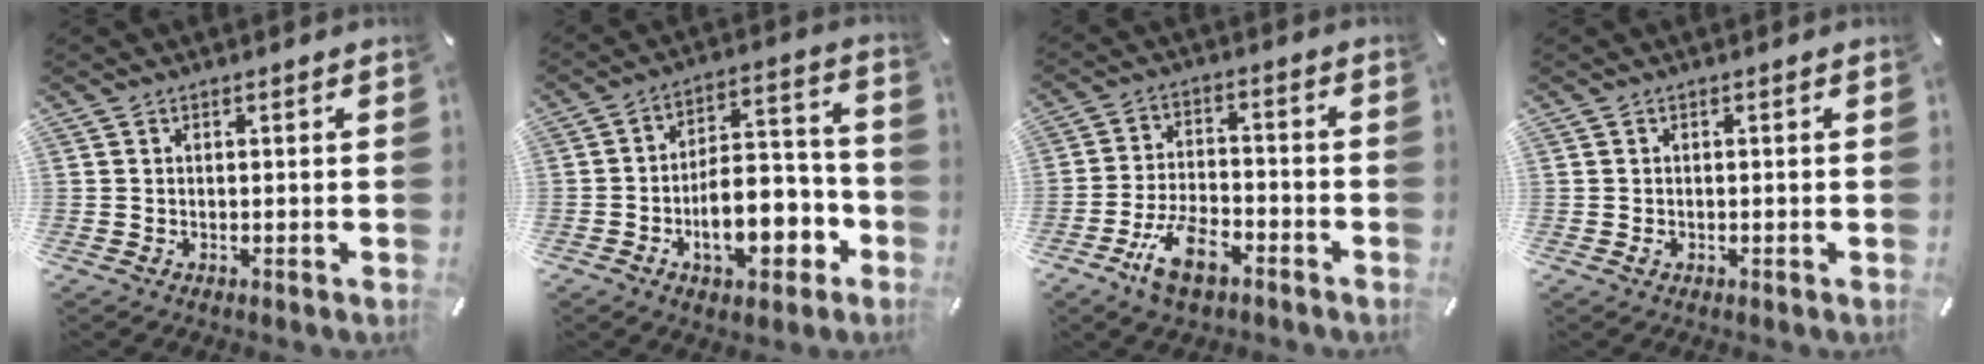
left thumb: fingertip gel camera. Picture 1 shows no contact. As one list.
[{"total": 14.1, "force": [-5.5, 8.3, 10.0], "torque": [-0.139, 0.013, -0.092]}, {"total": 11.1, "force": [-6.2, 5.3, 7.5], "torque": [-0.153, 0.026, -0.113]}, {"total": 0.8, "force": [-0.2, 0.5, 0.5], "torque": [-0.010, -0.001, -0.004]}]